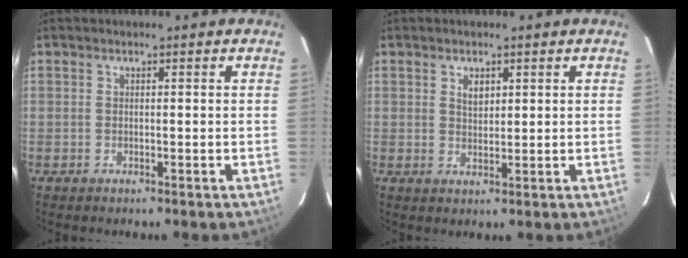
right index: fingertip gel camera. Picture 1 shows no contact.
{"total": 2.5, "force": [1.1, 1.5, 1.6], "torque": [-0.023, 0.003, 0.020]}